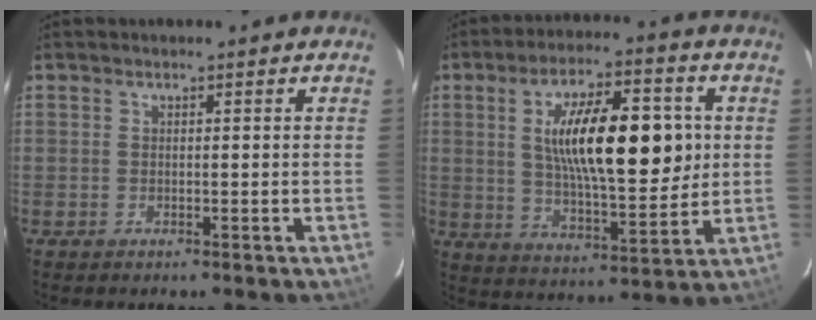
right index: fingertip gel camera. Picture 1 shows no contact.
{"total": 18.1, "force": [3.2, 6.4, 16.6], "torque": [-0.275, 0.010, 0.057]}